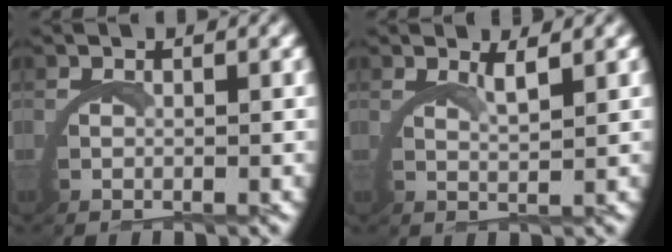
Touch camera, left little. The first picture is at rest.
{"total": 2.4, "force": [1.9, -0.8, 1.1], "torque": [-0.025, -0.004, 0.034]}